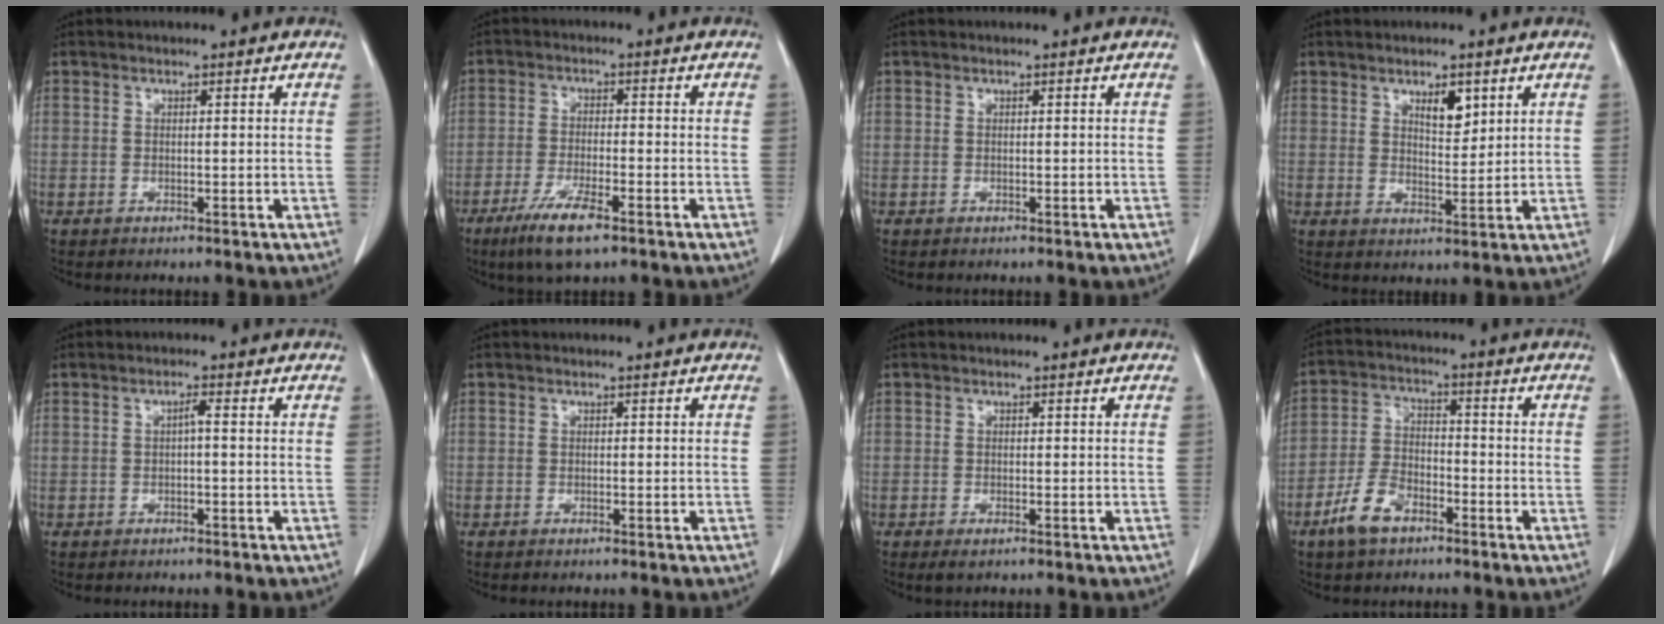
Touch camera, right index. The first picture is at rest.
{"total": 7.2, "force": [-4.6, 1.0, 5.4], "torque": [-0.111, -0.015, -0.080]}
{"total": 0.0}
{"total": 4.0, "force": [2.2, 1.5, 3.0], "torque": [-0.049, -0.005, 0.039]}
{"total": 1.1, "force": [-0.1, 0.1, 1.1], "torque": [-0.019, 0.004, -0.002]}
{"total": 0.0}
{"total": 1.3, "force": [-0.8, 0.4, 0.9], "torque": [-0.015, -0.002, -0.009]}
{"total": 7.4, "force": [-4.6, 3.9, 4.4], "torque": [-0.101, 0.006, -0.088]}